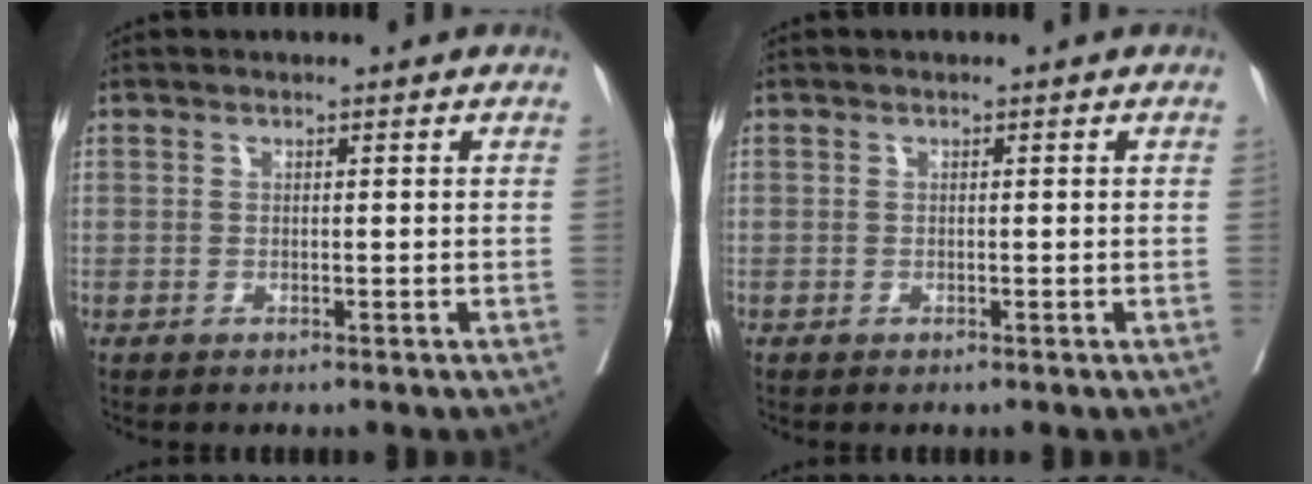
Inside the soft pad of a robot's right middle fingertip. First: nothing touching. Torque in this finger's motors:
{"motor_torque": [0.36, -0.35, 0.01, -0.21]}